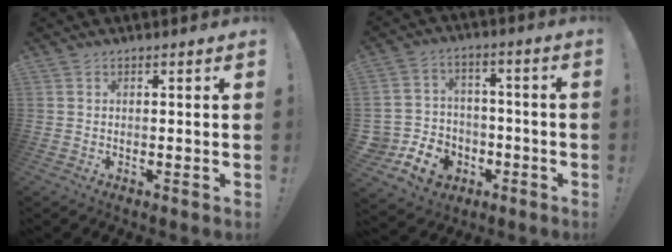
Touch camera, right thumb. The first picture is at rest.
{"total": 11.8, "force": [-5.4, 9.5, 4.3], "torque": [-0.089, 0.035, -0.091]}